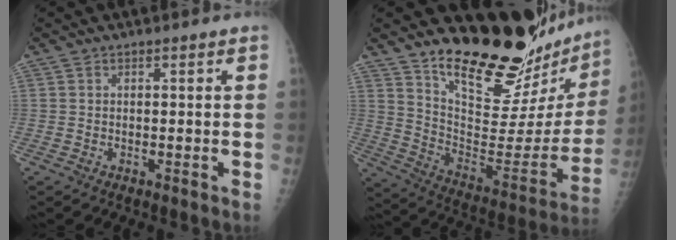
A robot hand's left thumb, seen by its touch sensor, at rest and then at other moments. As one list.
[{"total": 27.2, "force": [23.7, 6.6, 11.6], "torque": [-0.141, -0.189, 0.344]}]